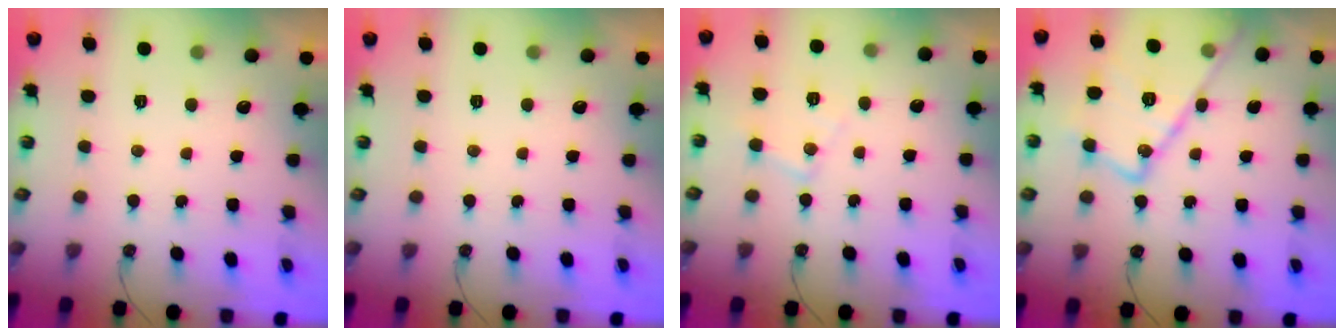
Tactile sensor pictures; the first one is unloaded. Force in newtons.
{"total": 0.0}
{"total": 8.7, "press": 8.7, "slide": 0.7}
{"total": 18.9, "press": 18.9, "slide": 0.9}